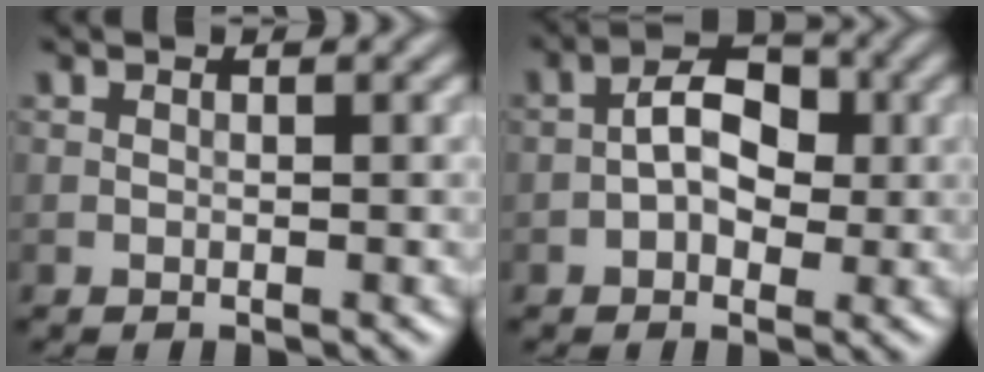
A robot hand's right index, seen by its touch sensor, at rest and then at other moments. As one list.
[{"total": 4.3, "force": [-0.5, 2.6, 3.4], "torque": [-0.048, 0.012, -0.017]}]